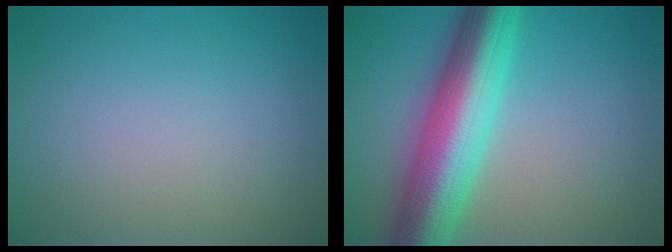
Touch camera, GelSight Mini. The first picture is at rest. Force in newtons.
{"total": 10.2, "press": 10.2, "slide": 0.4}